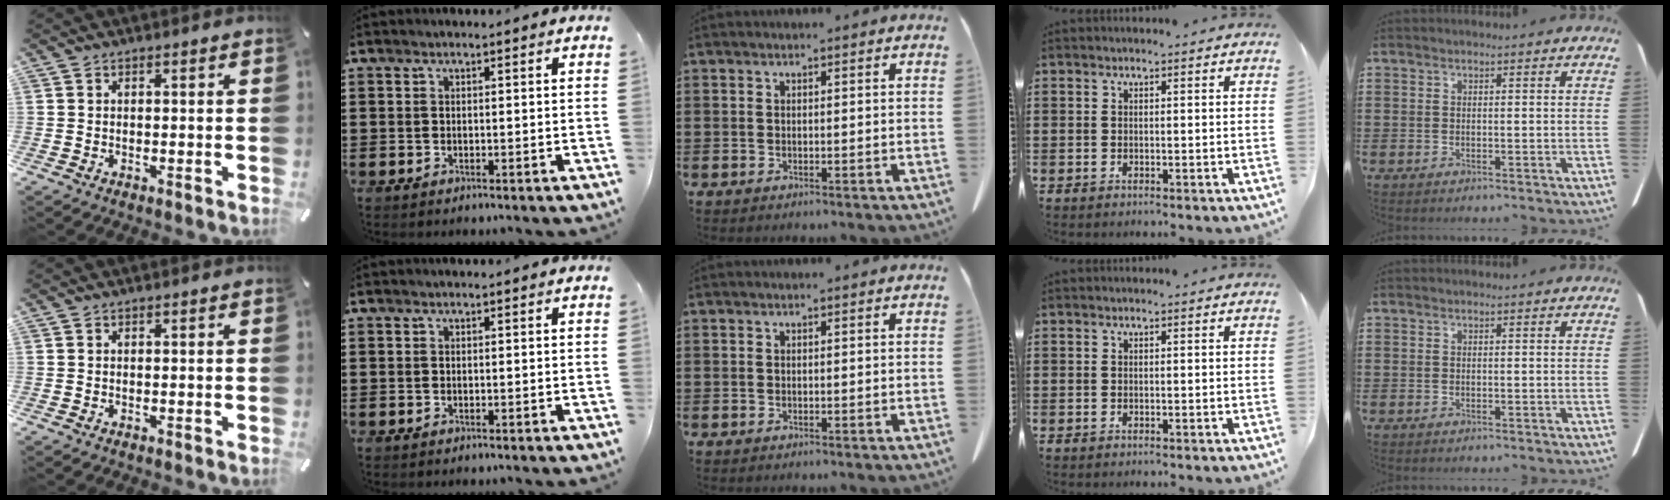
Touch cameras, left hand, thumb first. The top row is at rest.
{}